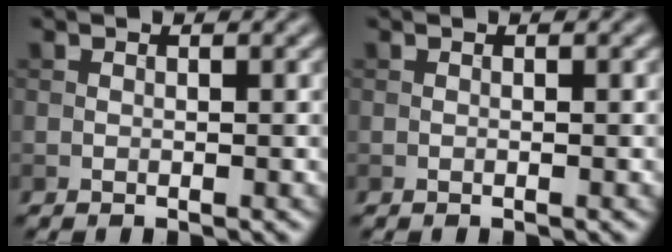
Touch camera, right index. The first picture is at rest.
{"total": 0.0}